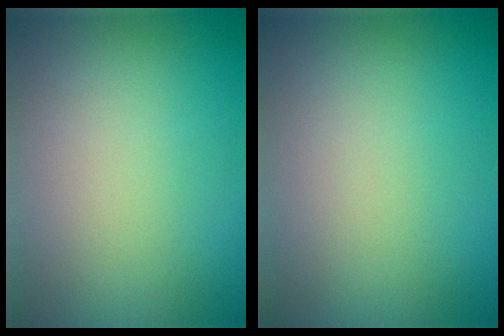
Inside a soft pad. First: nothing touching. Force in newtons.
{"total": 0.0}